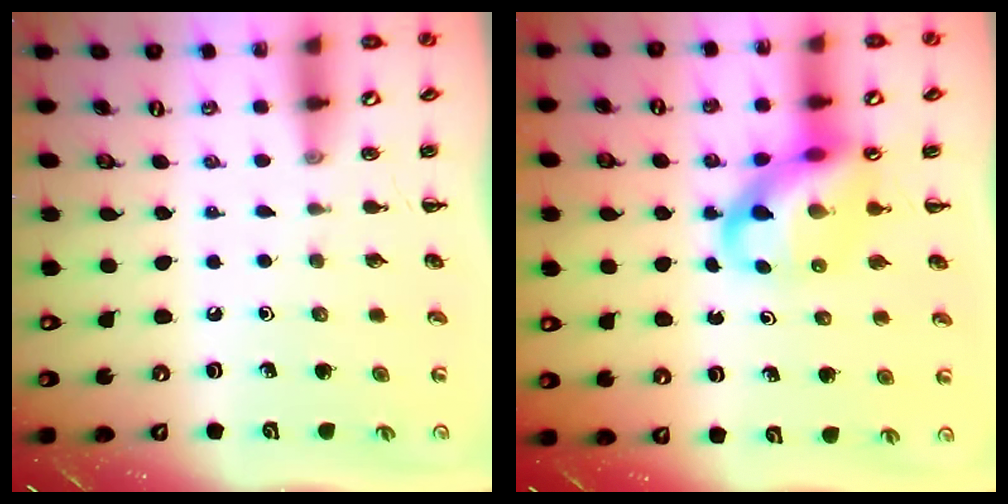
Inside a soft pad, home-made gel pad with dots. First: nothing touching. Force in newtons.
{"total": 12.0, "press": 11.5, "slide": 3.3}